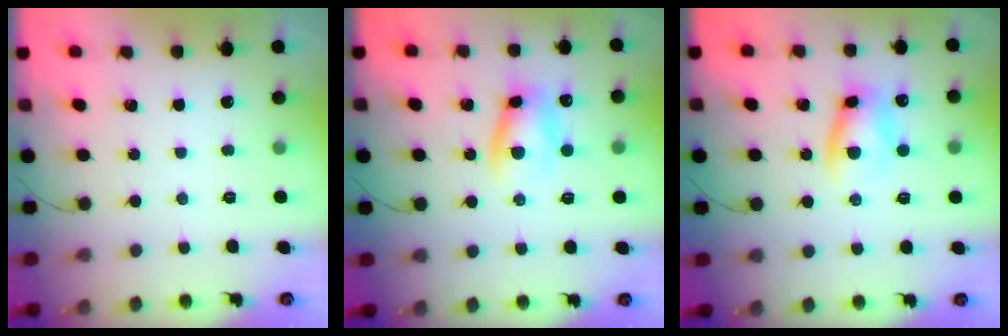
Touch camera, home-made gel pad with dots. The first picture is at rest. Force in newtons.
{"total": 9.7, "press": 9.5, "slide": 1.8}
{"total": 9.7, "press": 9.5, "slide": 1.8}